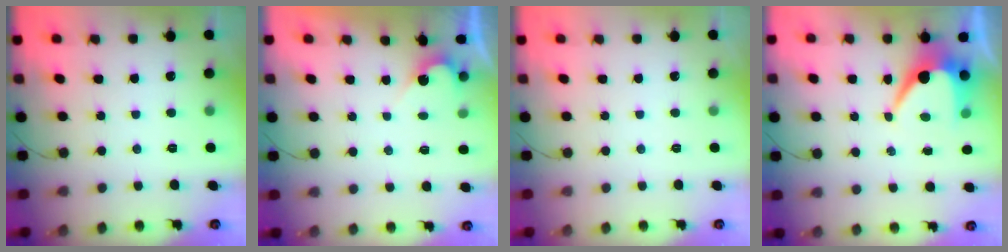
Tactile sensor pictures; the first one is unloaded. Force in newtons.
{"total": 2.7, "press": 2.7, "slide": 0.1}
{"total": 0.0}
{"total": 7.2, "press": 7.2, "slide": 0.6}